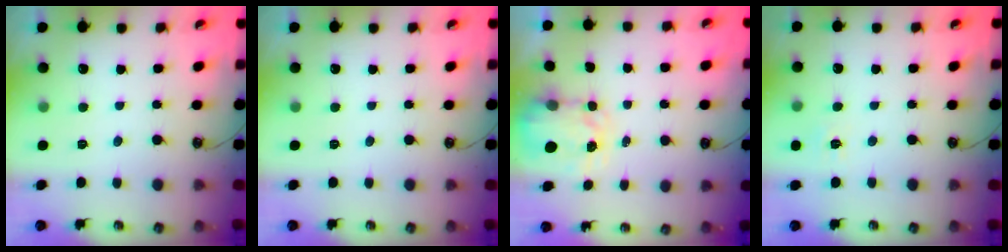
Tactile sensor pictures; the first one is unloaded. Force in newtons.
{"total": 0.0}
{"total": 3.5, "press": 3.5, "slide": 0.4}
{"total": 5.5, "press": 5.4, "slide": 0.7}